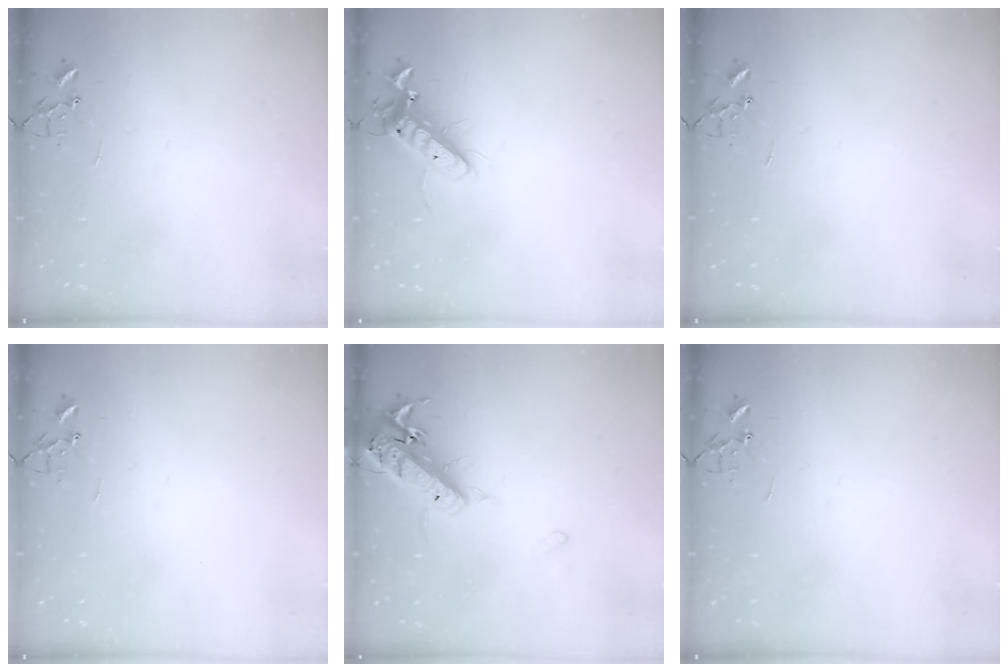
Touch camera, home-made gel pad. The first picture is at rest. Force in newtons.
{"total": 11.9, "press": 11.7, "slide": 2.2}
{"total": 0.0}
{"total": 0.0}
{"total": 17.3, "press": 16.9, "slide": 3.7}
{"total": 0.0}